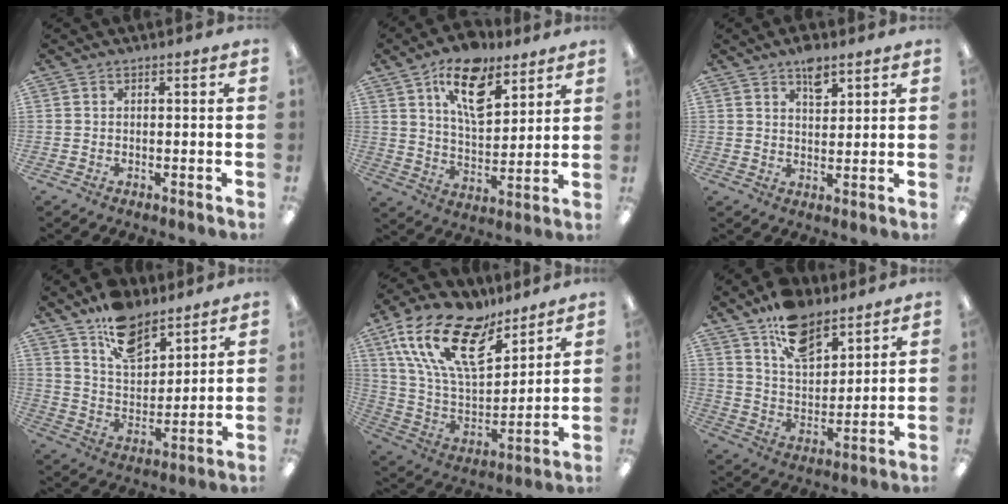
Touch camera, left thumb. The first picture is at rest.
{"total": 15.2, "force": [9.2, 7.4, 9.6], "torque": [-0.148, -0.034, 0.160]}
{"total": 5.9, "force": [4.0, 2.9, 3.3], "torque": [-0.041, -0.020, 0.067]}
{"total": 12.1, "force": [9.1, 6.0, 5.2], "torque": [-0.082, -0.053, 0.168]}
{"total": 21.4, "force": [13.1, 9.8, 13.8], "torque": [-0.271, -0.069, 0.235]}
{"total": 12.6, "force": [9.0, 6.5, 5.9], "torque": [-0.094, -0.047, 0.165]}